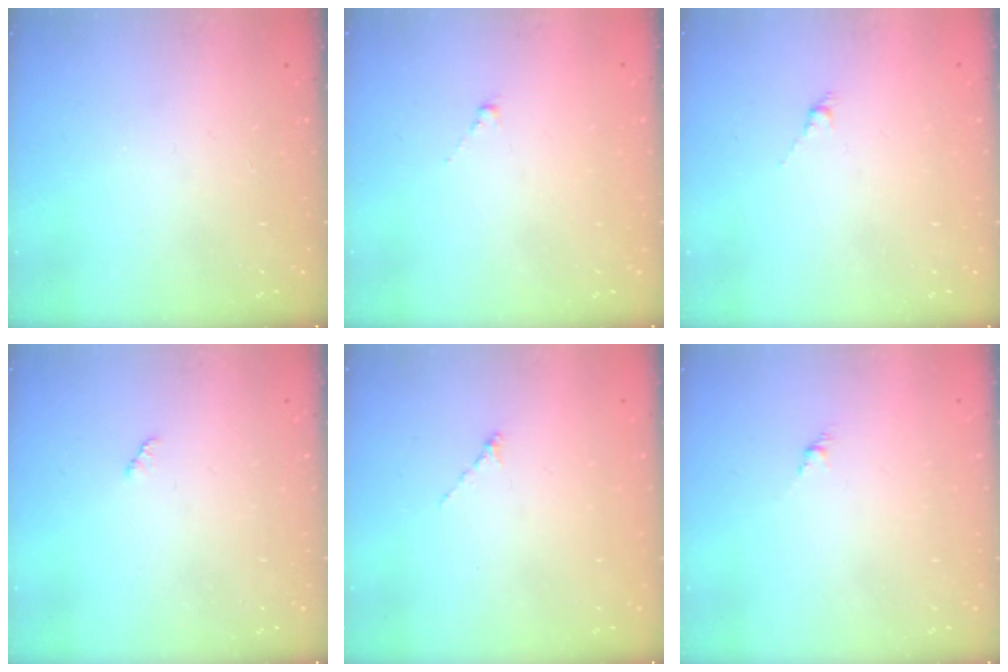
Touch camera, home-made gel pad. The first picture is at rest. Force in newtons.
{"total": 0.8, "press": 0.7, "slide": 0.5}
{"total": 0.0}
{"total": 2.8, "press": 2.8, "slide": 0.4}
{"total": 0.0}
{"total": 1.5, "press": 1.4, "slide": 0.6}